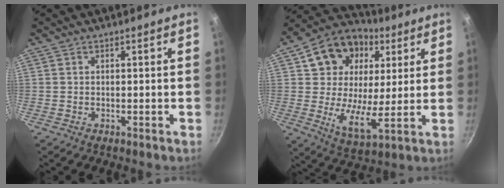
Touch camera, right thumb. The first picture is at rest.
{"total": 17.5, "force": [6.1, 12.6, 10.5], "torque": [-0.160, -0.012, 0.094]}